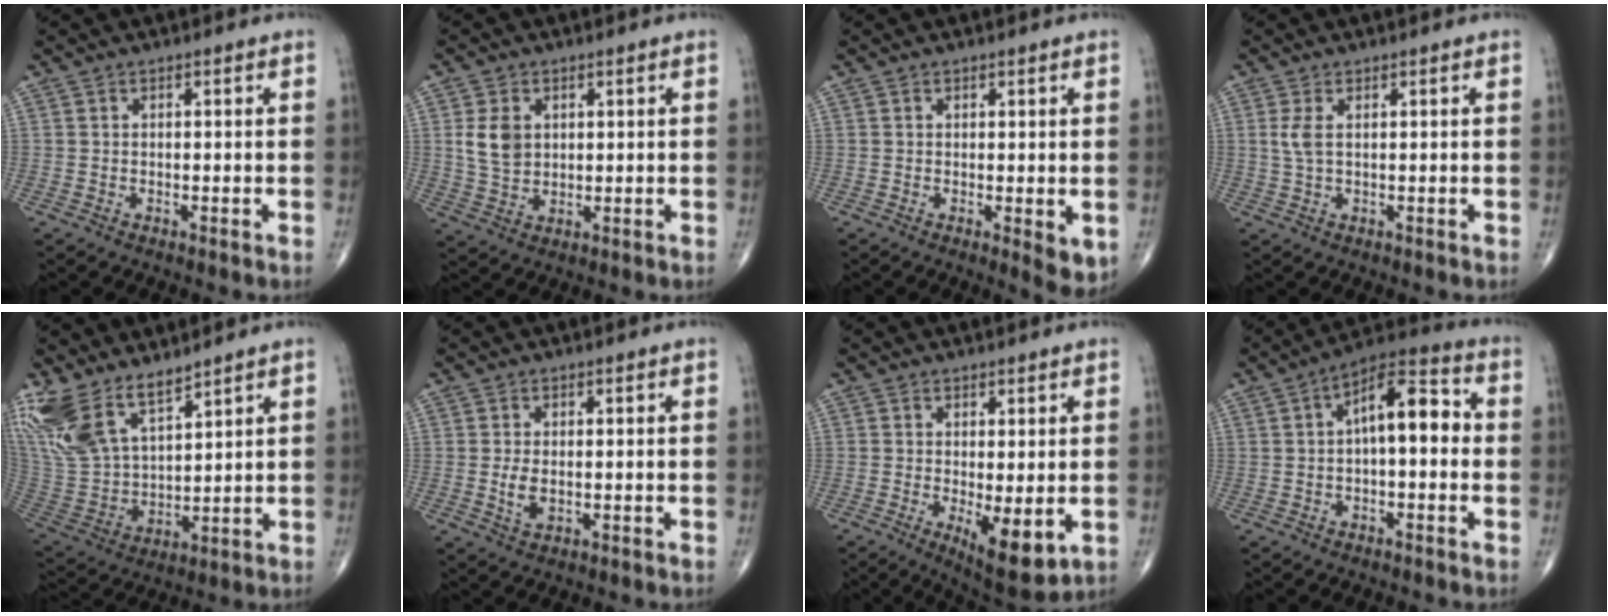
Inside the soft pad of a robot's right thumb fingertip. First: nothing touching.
{"total": 6.1, "force": [1.4, 4.5, 3.9], "torque": [-0.059, -0.006, 0.034]}
{"total": 3.9, "force": [-0.5, 1.4, 3.6], "torque": [-0.045, -0.013, -0.007]}
{"total": 2.7, "force": [0.6, 1.0, 2.4], "torque": [-0.063, 0.002, 0.017]}
{"total": 15.4, "force": [11.2, 6.2, 8.5], "torque": [-0.171, -0.047, 0.241]}
{"total": 3.3, "force": [-0.3, 1.9, 2.7], "torque": [-0.051, -0.006, -0.003]}
{"total": 8.3, "force": [-1.7, 3.0, 7.5], "torque": [-0.107, -0.025, -0.019]}
{"total": 11.3, "force": [0.7, 5.1, 10.1], "torque": [-0.141, 0.038, 0.000]}